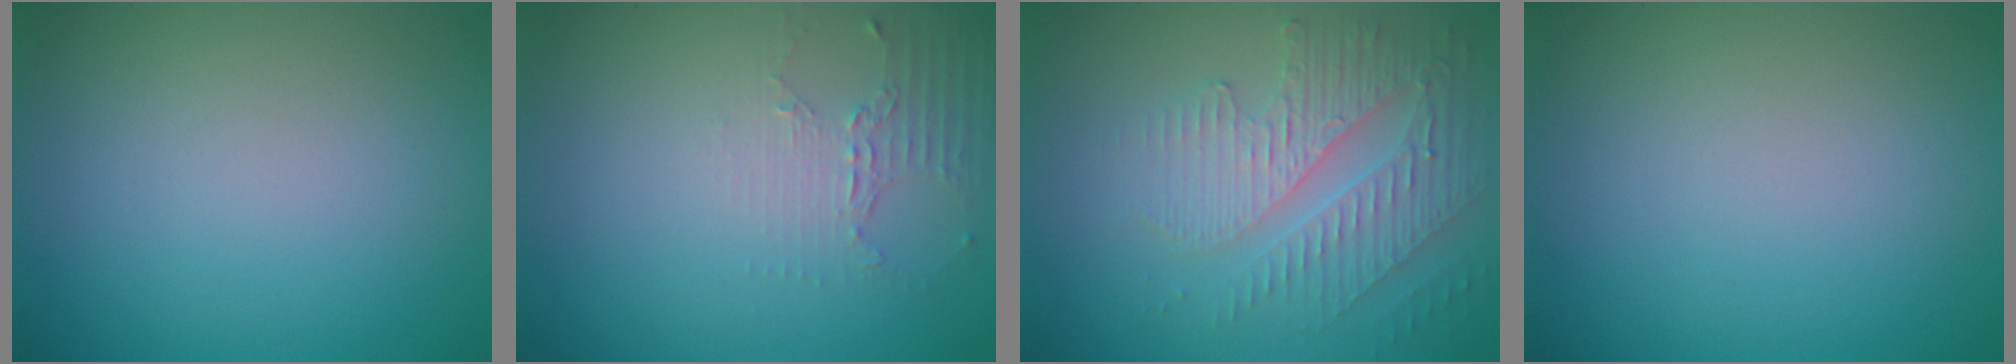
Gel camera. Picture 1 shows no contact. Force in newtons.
{"total": 2.1, "press": 1.5, "slide": 1.5}
{"total": 4.0, "press": 3.4, "slide": 2.0}
{"total": 0.0}